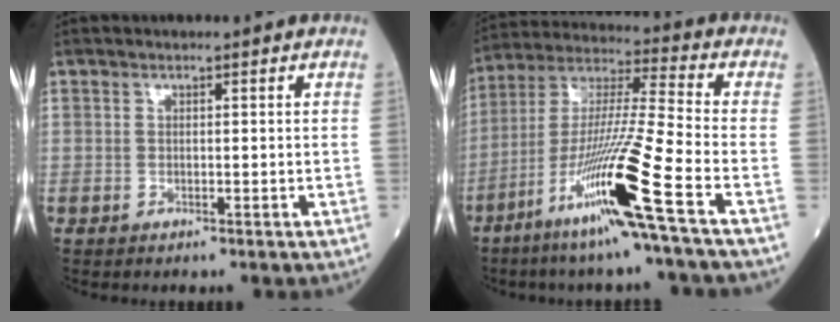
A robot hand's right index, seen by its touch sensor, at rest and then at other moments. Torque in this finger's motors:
{"motor_torque": [0.64, -0.36, 1.01, 0.21]}